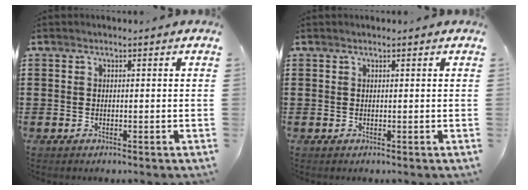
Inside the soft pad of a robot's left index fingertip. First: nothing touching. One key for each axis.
{"total": 0.0}